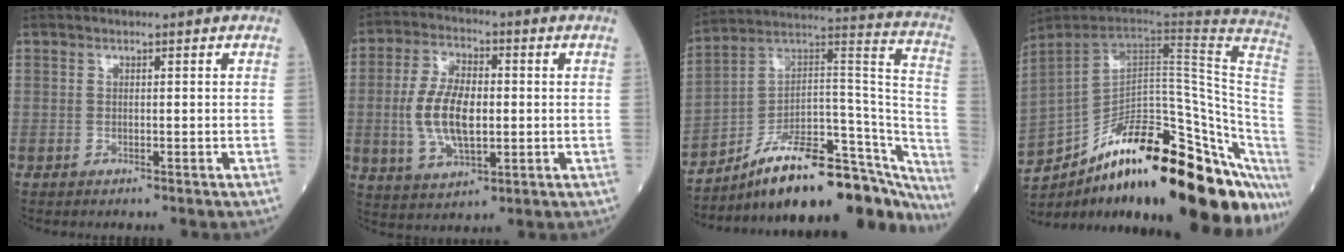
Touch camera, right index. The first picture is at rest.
{"total": 10.7, "force": [-0.5, 5.0, 9.4], "torque": [-0.204, 0.005, -0.004]}
{"total": 25.5, "force": [-20.3, 7.4, 13.5], "torque": [-0.120, 0.063, -0.297]}
{"total": 33.7, "force": [-22.1, 8.2, 24.1], "torque": [-0.260, -0.008, -0.317]}